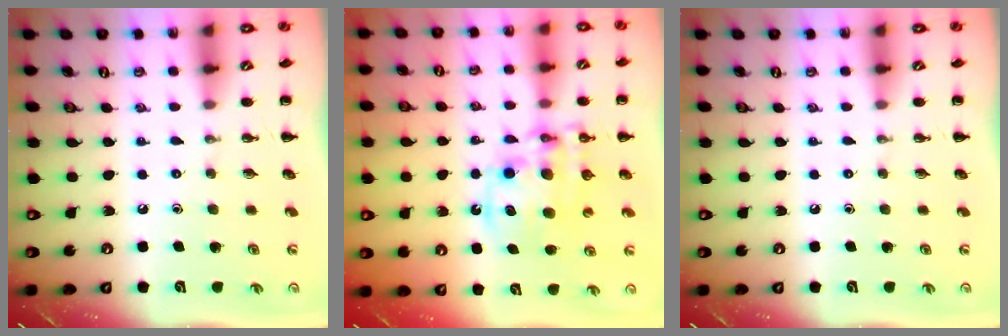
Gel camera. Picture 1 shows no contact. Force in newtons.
{"total": 13.1, "press": 12.8, "slide": 2.8}
{"total": 0.0}